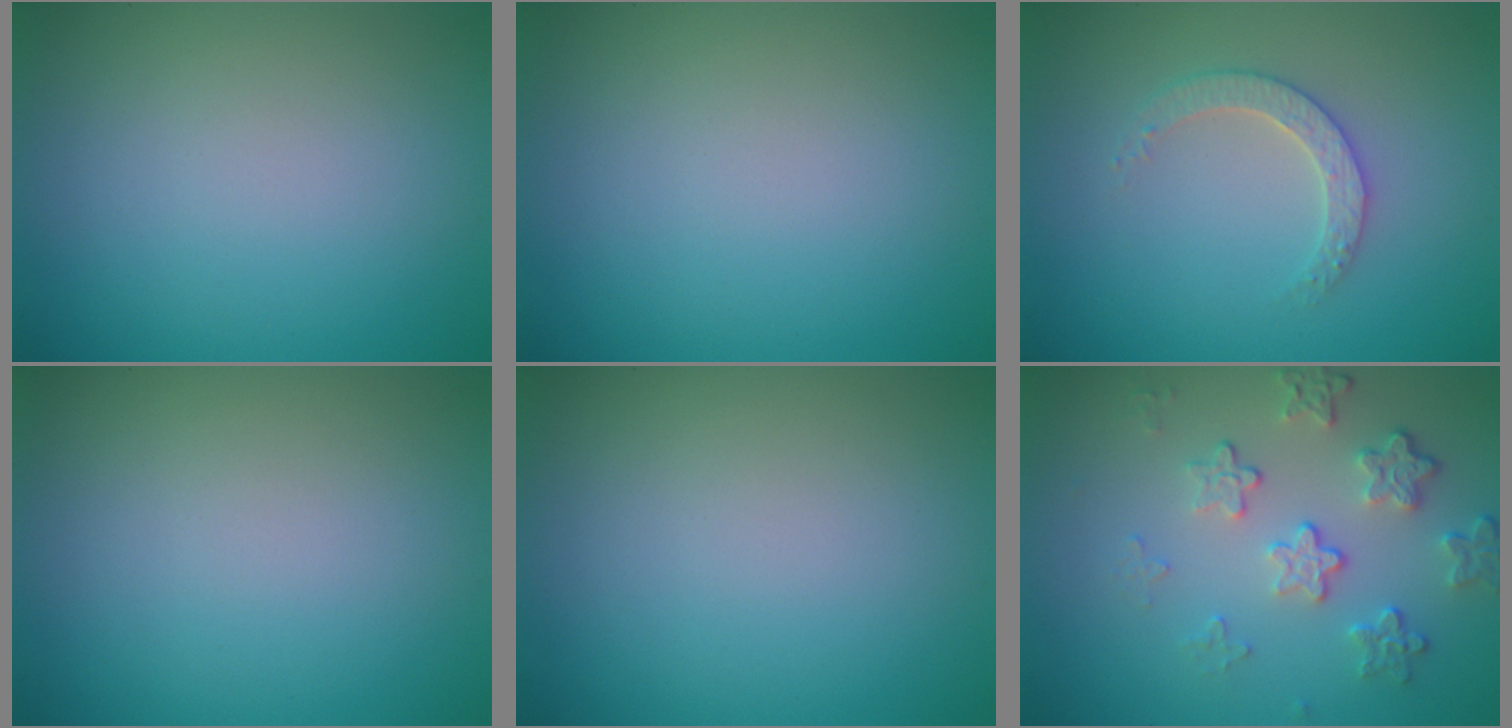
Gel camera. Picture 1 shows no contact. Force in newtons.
{"total": 0.0}
{"total": 2.5, "press": 2.4, "slide": 0.7}
{"total": 0.0}
{"total": 0.0}
{"total": 4.2, "press": 3.1, "slide": 2.9}